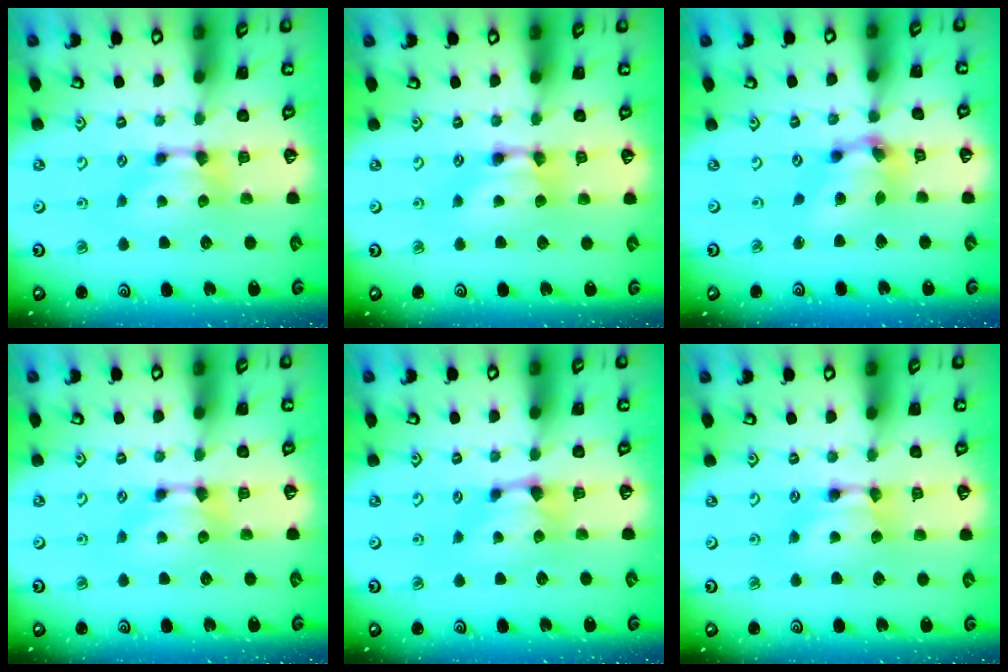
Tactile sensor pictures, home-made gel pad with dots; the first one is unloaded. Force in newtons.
{"total": 2.0, "press": 2.0, "slide": 0.1}
{"total": 5.5, "press": 5.2, "slide": 1.9}
{"total": 0.0}
{"total": 1.0, "press": 0.3, "slide": 0.9}
{"total": 1.7, "press": 1.7, "slide": 0.2}